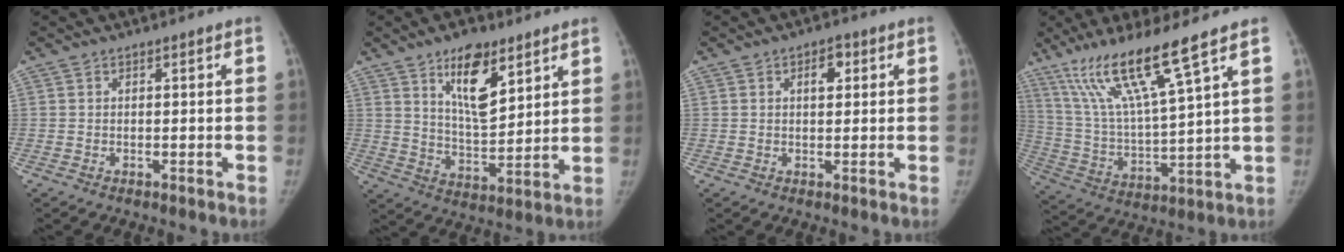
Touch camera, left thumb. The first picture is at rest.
{"total": 12.3, "force": [7.0, 5.3, 8.7], "torque": [-0.119, -0.049, 0.125]}
{"total": 3.1, "force": [1.1, 1.8, 2.3], "torque": [-0.018, 0.000, 0.013]}
{"total": 16.1, "force": [10.4, 0.5, 12.3], "torque": [-0.233, -0.047, 0.203]}